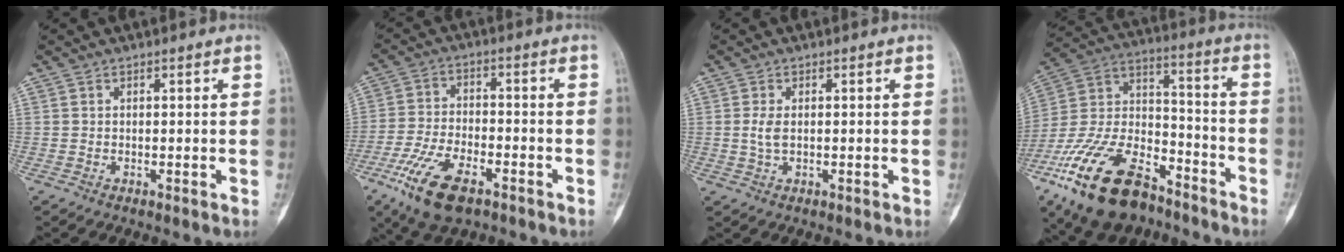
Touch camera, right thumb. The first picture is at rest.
{"total": 12.7, "force": [-7.1, 5.6, 9.0], "torque": [-0.178, 0.012, -0.130]}
{"total": 1.0, "force": [0.3, 0.6, 0.7], "torque": [-0.006, -0.001, 0.008]}
{"total": 23.9, "force": [-14.9, 11.8, 14.5], "torque": [-0.307, 0.064, -0.271]}